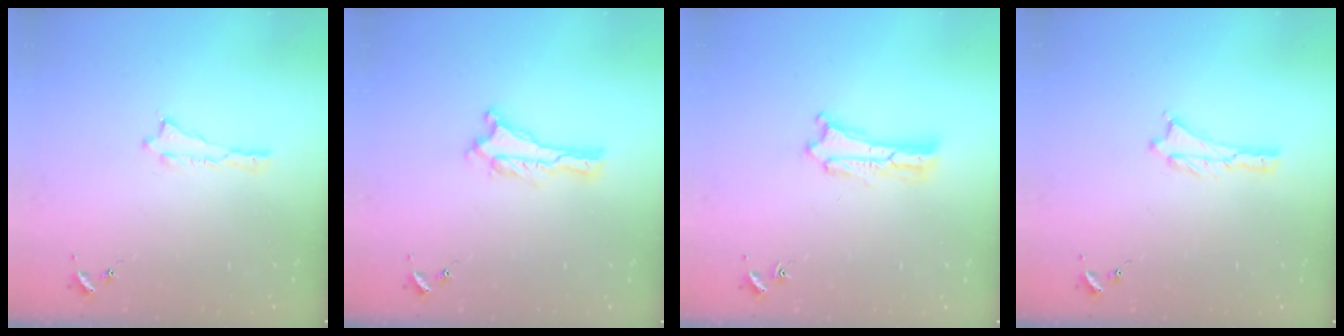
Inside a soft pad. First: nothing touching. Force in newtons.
{"total": 0.0}
{"total": 1.2, "press": 1.2, "slide": 0.2}
{"total": 0.5, "press": 0.5, "slide": 0.2}